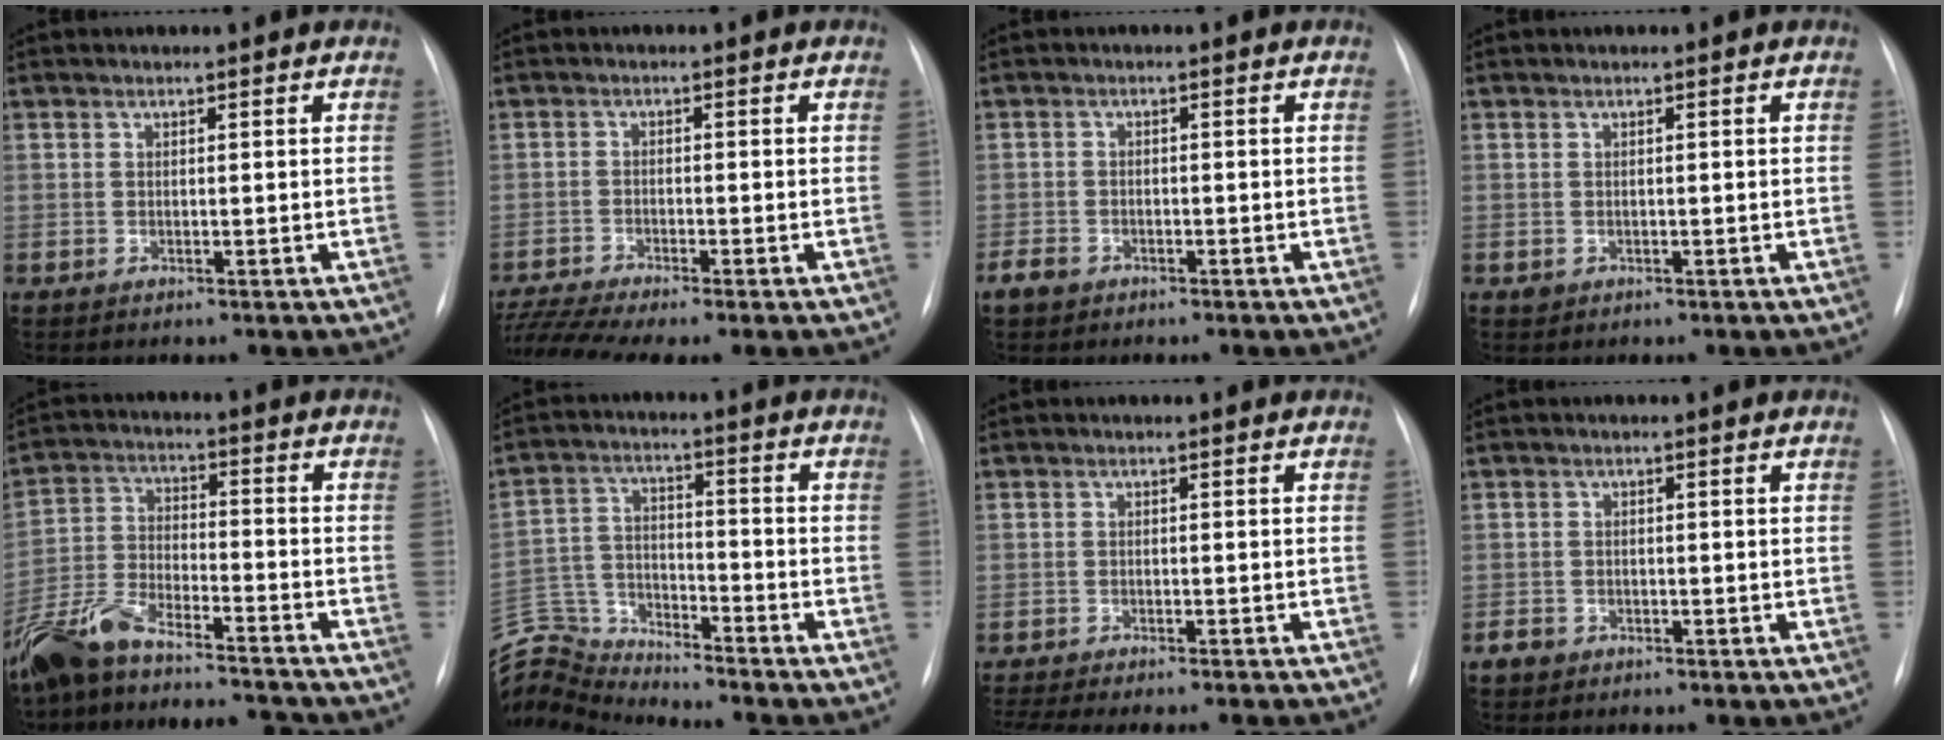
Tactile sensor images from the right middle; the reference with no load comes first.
{"total": 8.0, "force": [-6.9, -0.3, 4.1], "torque": [-0.082, -0.012, -0.117]}
{"total": 2.3, "force": [-1.6, 1.5, 0.6], "torque": [-0.017, 0.003, -0.026]}
{"total": 0.7, "force": [-0.3, 0.6, 0.2], "torque": [-0.003, 0.002, -0.001]}
{"total": 15.5, "force": [-13.9, 2.9, 6.1], "torque": [-0.128, 0.015, -0.244]}
{"total": 12.9, "force": [-12.9, 0.4, 0.4], "torque": [-0.018, 0.033, -0.246]}
{"total": 11.2, "force": [-10.0, 0.9, 4.9], "torque": [-0.066, -0.008, -0.135]}
{"total": 1.7, "force": [-1.1, 1.2, 0.1], "torque": [-0.006, 0.004, -0.020]}